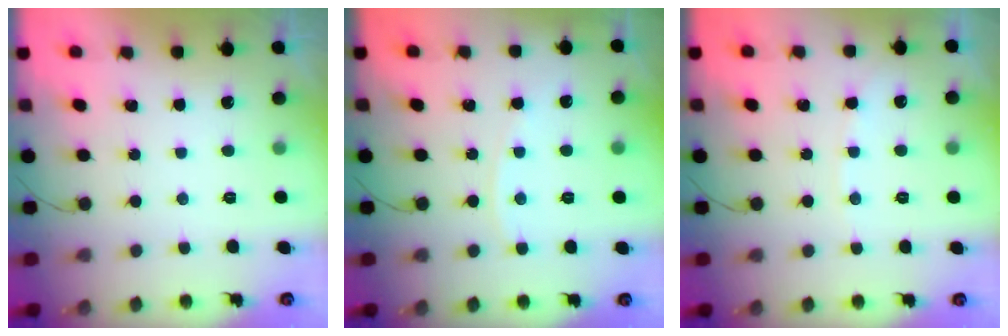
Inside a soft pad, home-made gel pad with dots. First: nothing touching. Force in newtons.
{"total": 3.5, "press": 3.5, "slide": 0.4}
{"total": 3.4, "press": 3.4, "slide": 0.5}